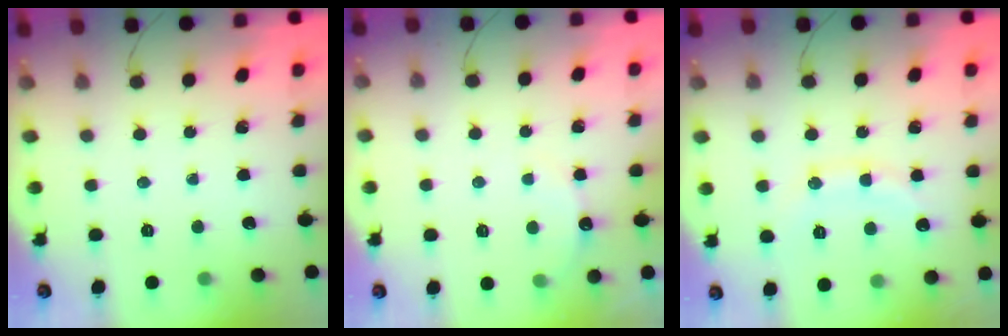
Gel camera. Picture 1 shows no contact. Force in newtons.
{"total": 3.5, "press": 3.4, "slide": 1.0}
{"total": 12.1, "press": 12.1, "slide": 0.9}